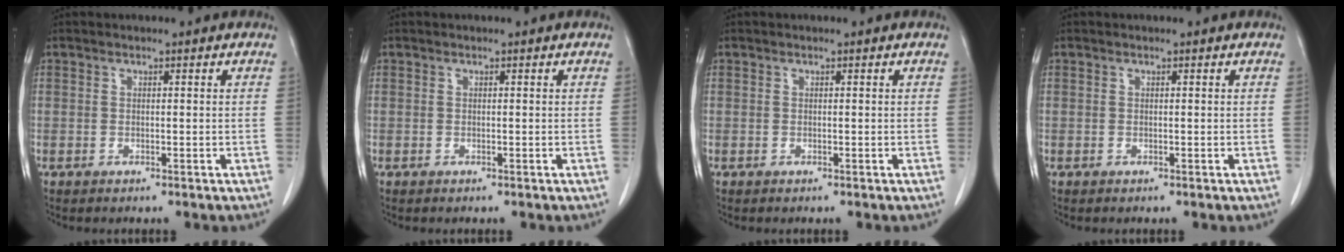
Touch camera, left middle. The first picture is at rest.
{"total": 0.0}
{"total": 0.0}
{"total": 0.0}